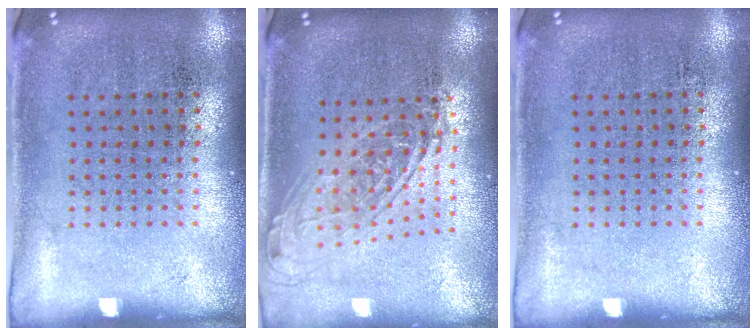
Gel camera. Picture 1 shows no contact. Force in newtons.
{"total": 1.8, "press": 1.4, "slide": 1.1}
{"total": 0.0}